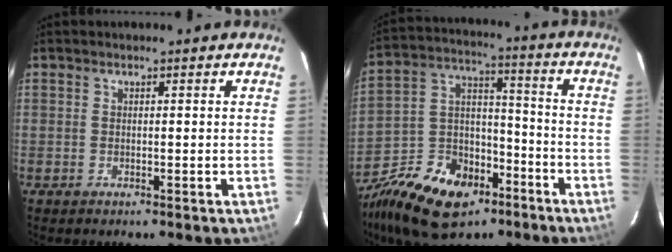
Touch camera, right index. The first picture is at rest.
{"total": 22.6, "force": [-13.8, 13.6, 11.7], "torque": [-0.270, 0.013, -0.216]}